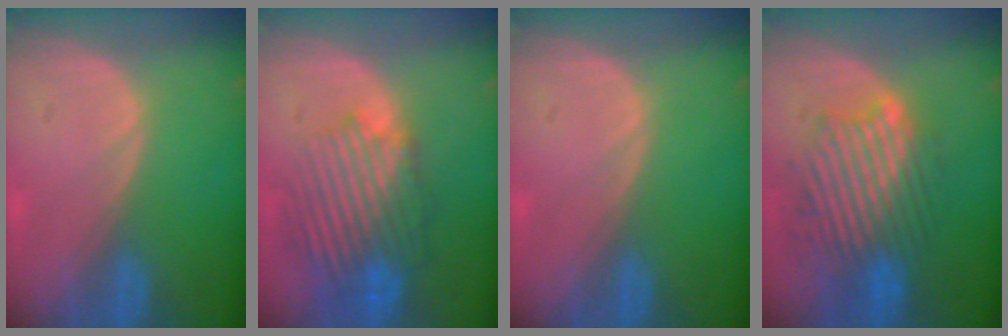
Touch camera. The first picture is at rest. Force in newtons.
{"total": 10.2, "press": 9.3, "slide": 4.1}
{"total": 0.0}
{"total": 10.1, "press": 9.7, "slide": 2.6}